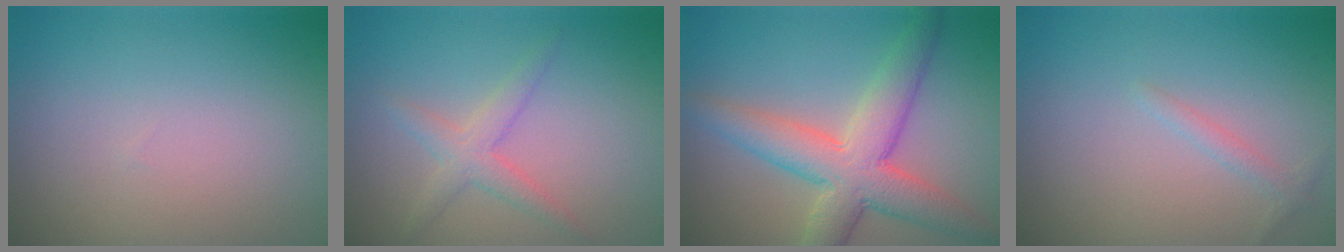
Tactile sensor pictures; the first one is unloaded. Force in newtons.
{"total": 2.4, "press": 2.4, "slide": 0.0}
{"total": 7.0, "press": 7.0, "slide": 0.2}
{"total": 1.1, "press": 1.1, "slide": 0.1}